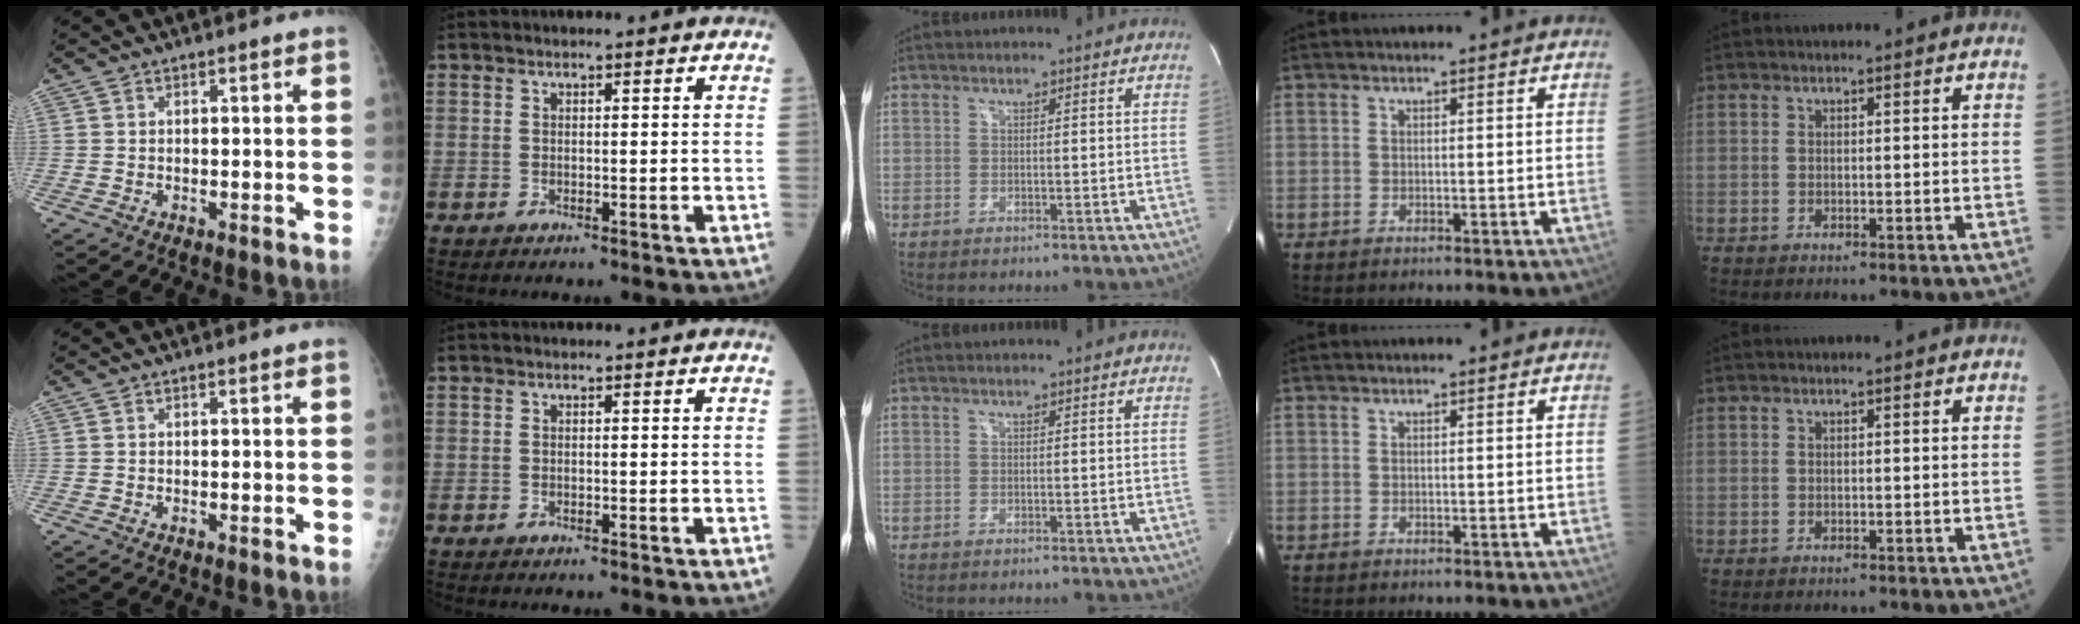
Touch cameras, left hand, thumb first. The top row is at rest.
{}